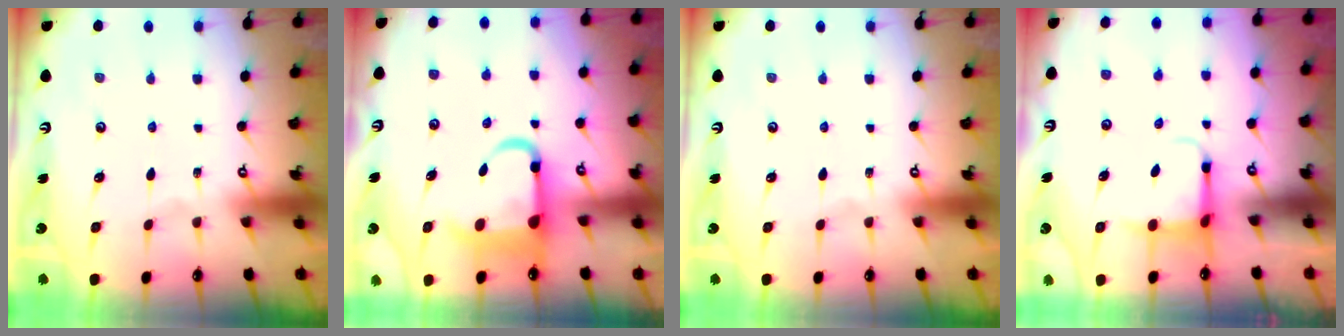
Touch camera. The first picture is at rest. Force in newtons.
{"total": 10.9, "press": 10.6, "slide": 2.4}
{"total": 0.0}
{"total": 4.0, "press": 3.7, "slide": 1.3}